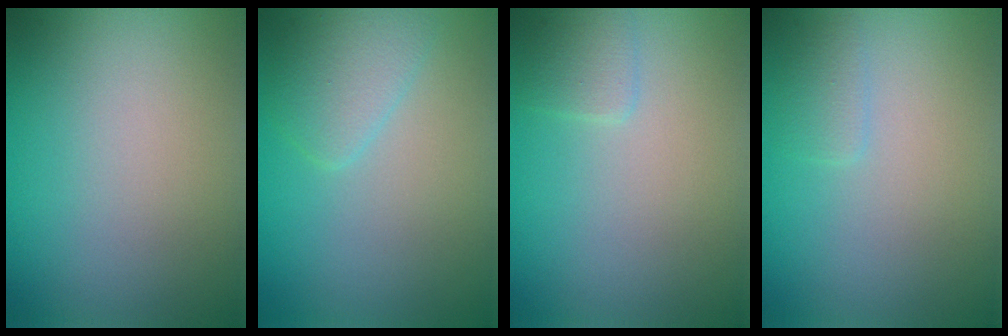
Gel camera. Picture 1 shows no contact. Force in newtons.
{"total": 2.2, "press": 2.2, "slide": 0.1}
{"total": 1.2, "press": 1.2, "slide": 0.1}
{"total": 1.0, "press": 1.0, "slide": 0.0}